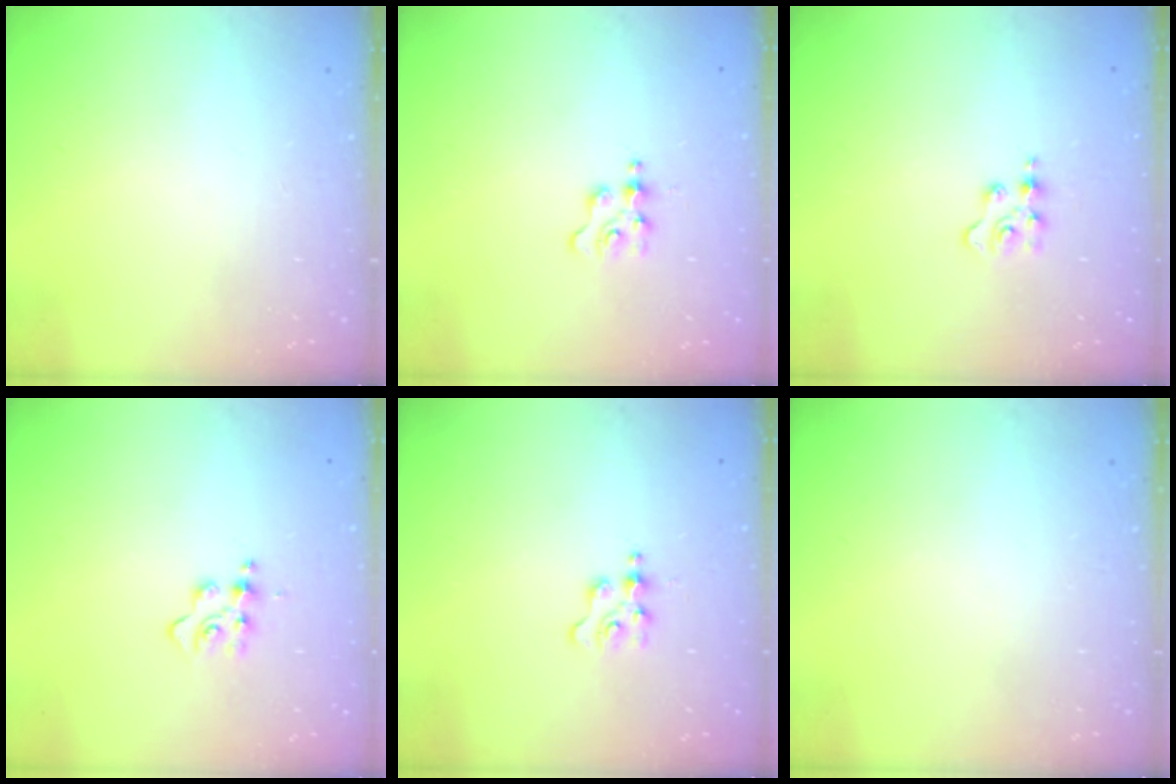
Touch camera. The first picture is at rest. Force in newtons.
{"total": 2.0, "press": 2.0, "slide": 0.2}
{"total": 2.9, "press": 2.9, "slide": 0.4}
{"total": 6.5, "press": 6.5, "slide": 0.6}
{"total": 2.0, "press": 2.0, "slide": 0.2}
{"total": 0.0}